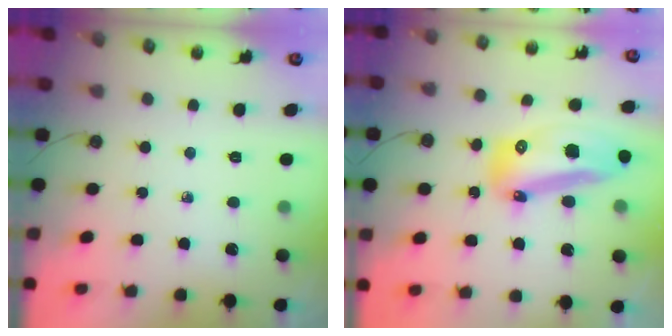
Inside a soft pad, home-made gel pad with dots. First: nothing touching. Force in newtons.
{"total": 25.1, "press": 19.1, "slide": 16.3}